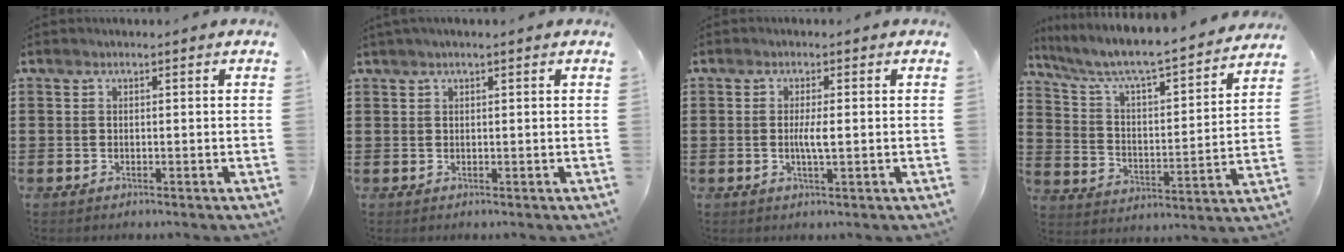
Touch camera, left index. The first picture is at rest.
{"total": 0.9, "force": [0.5, 0.0, 0.8], "torque": [-0.015, -0.001, 0.009]}
{"total": 2.8, "force": [-0.1, 0.4, 2.8], "torque": [-0.052, -0.003, -0.004]}
{"total": 5.7, "force": [5.0, 0.3, 2.8], "torque": [-0.078, -0.049, 0.075]}